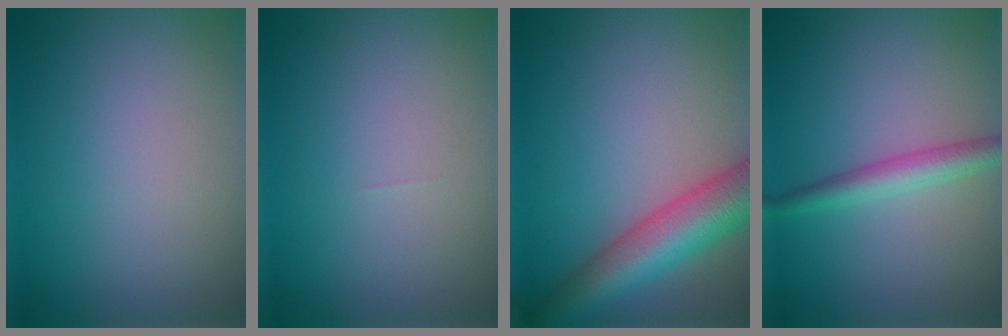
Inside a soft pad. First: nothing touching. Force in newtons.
{"total": 0.0}
{"total": 7.8, "press": 7.8, "slide": 0.3}
{"total": 2.7, "press": 2.7, "slide": 0.0}